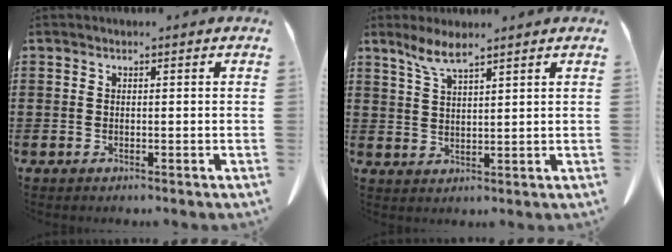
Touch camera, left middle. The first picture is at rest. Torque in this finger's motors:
{"motor_torque": [1.66, 0.47, 0.13, 0.06]}